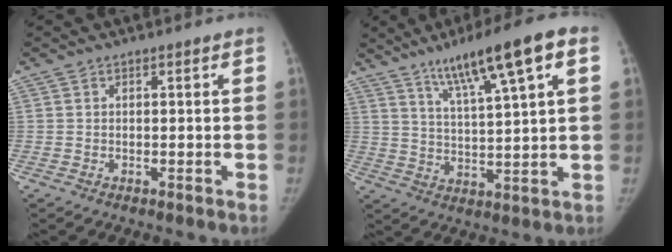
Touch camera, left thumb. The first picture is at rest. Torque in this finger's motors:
{"motor_torque": [0.17, 0.31, 0.30, -0.11, 0.10]}